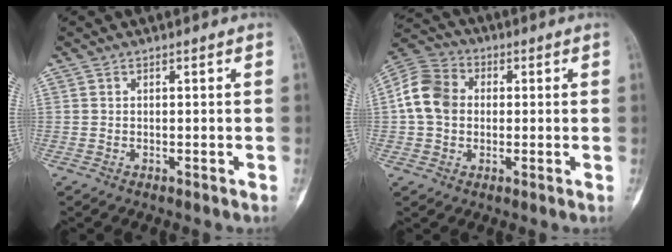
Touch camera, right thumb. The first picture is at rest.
{"total": 9.9, "force": [0.4, 8.0, 5.8], "torque": [-0.101, 0.023, -0.004]}